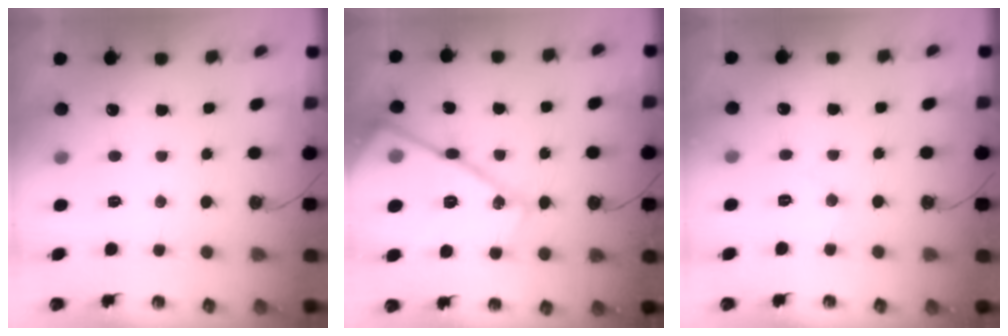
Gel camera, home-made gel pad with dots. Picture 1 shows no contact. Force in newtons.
{"total": 25.1, "press": 25.0, "slide": 2.5}
{"total": 5.3, "press": 5.3, "slide": 0.8}